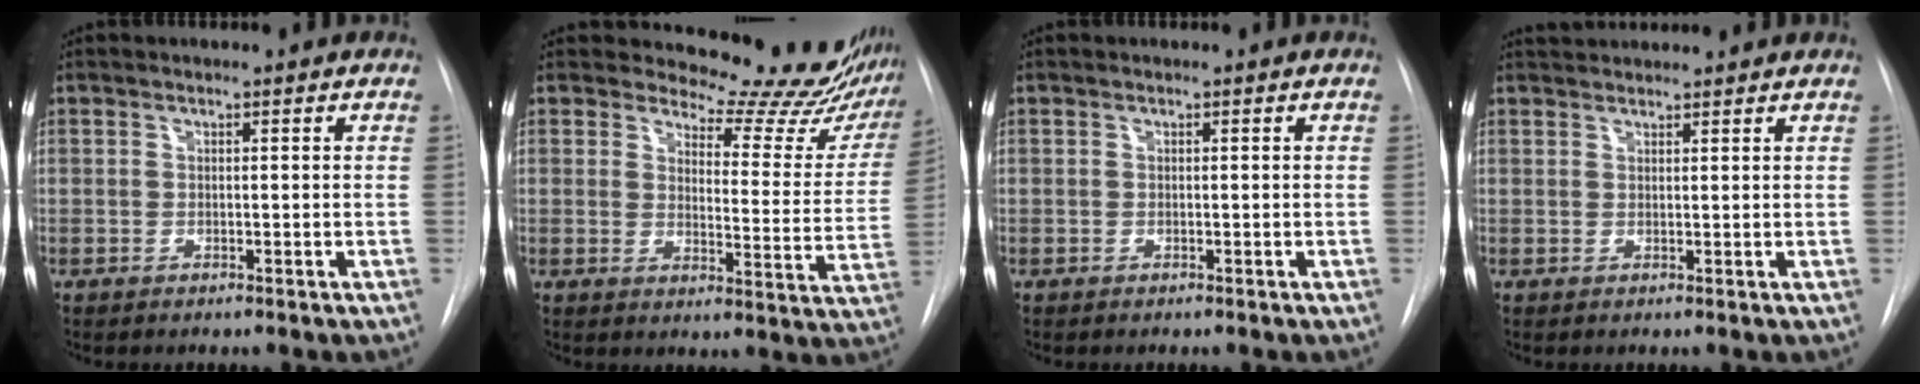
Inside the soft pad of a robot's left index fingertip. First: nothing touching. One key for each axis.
{"total": 19.3, "fx": 18.6, "fy": 4.1, "fz": 2.9, "tx": -0.004, "ty": -0.122, "tz": 0.191}
{"total": 0.0}
{"total": 4.8, "fx": 4.7, "fy": 0.5, "fz": 0.9, "tx": -0.014, "ty": 0.033, "tz": 0.066}